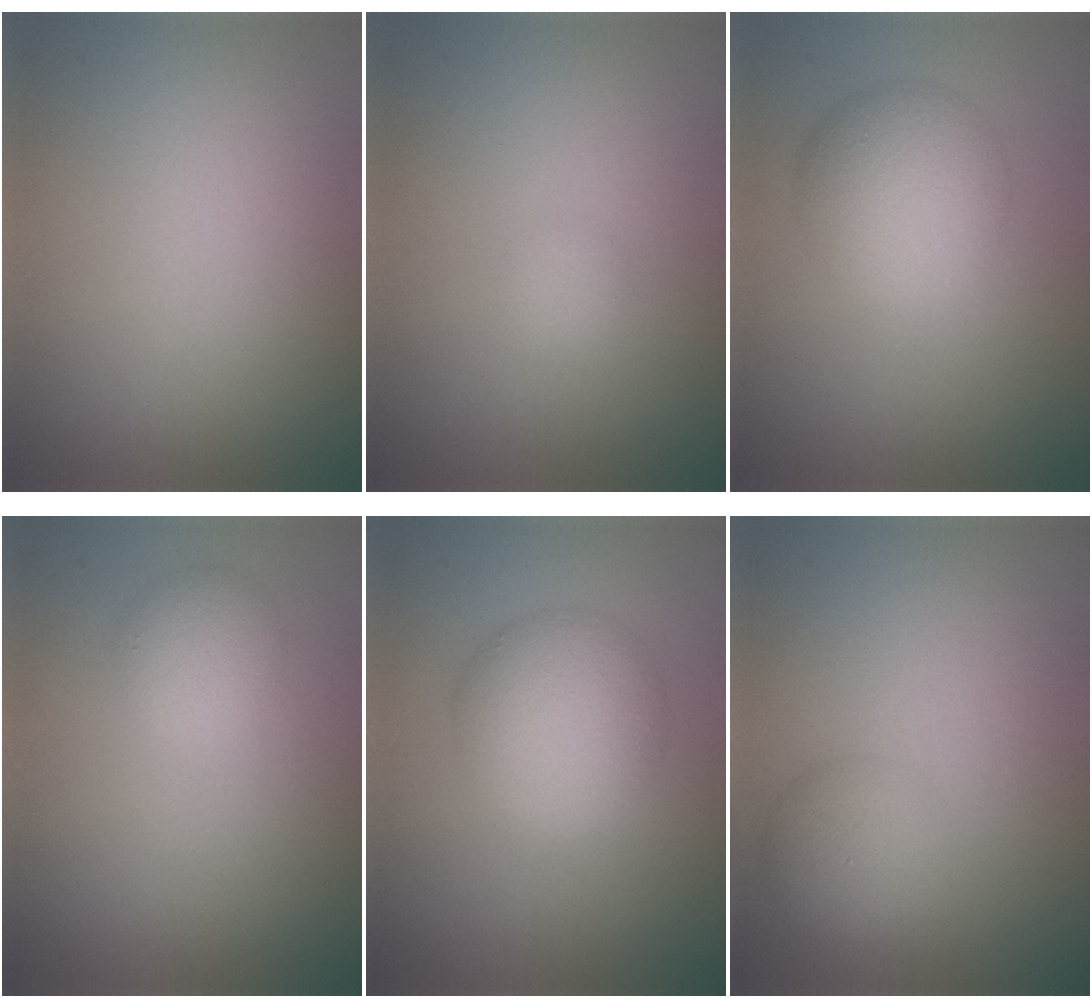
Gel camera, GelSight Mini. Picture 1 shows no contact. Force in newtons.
{"total": 1.0, "press": 1.0, "slide": 0.1}
{"total": 5.4, "press": 5.4, "slide": 0.0}
{"total": 2.4, "press": 2.4, "slide": 0.2}
{"total": 5.6, "press": 5.6, "slide": 0.1}
{"total": 3.0, "press": 3.0, "slide": 0.1}